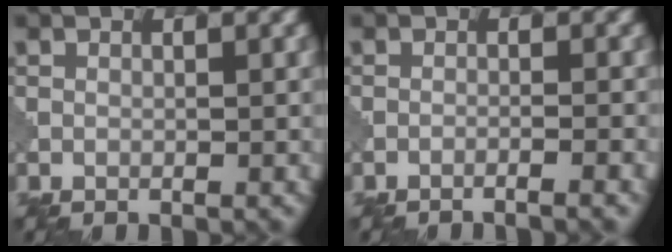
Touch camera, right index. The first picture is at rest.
{"total": 2.3, "force": [-1.5, 0.4, 1.7], "torque": [-0.019, 0.010, -0.037]}